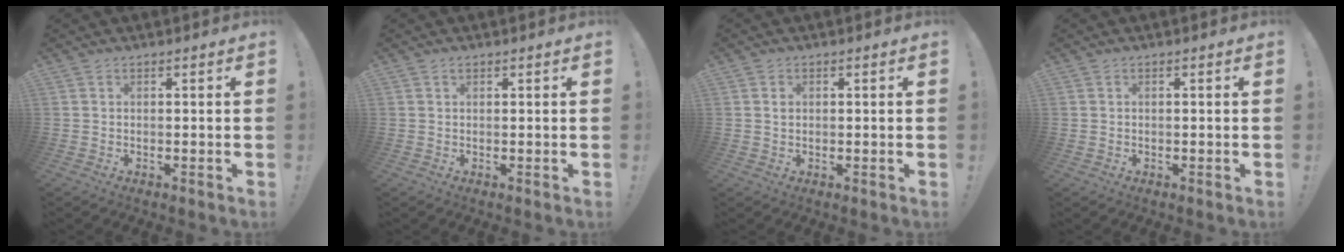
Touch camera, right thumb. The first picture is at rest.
{"total": 0.6, "force": [0.4, 0.3, 0.3], "torque": [-0.003, 0.000, 0.007]}
{"total": 0.9, "force": [0.2, 0.8, 0.2], "torque": [0.000, 0.002, 0.003]}
{"total": 0.5, "force": [-0.3, 0.4, 0.0], "torque": [-0.007, 0.005, -0.004]}